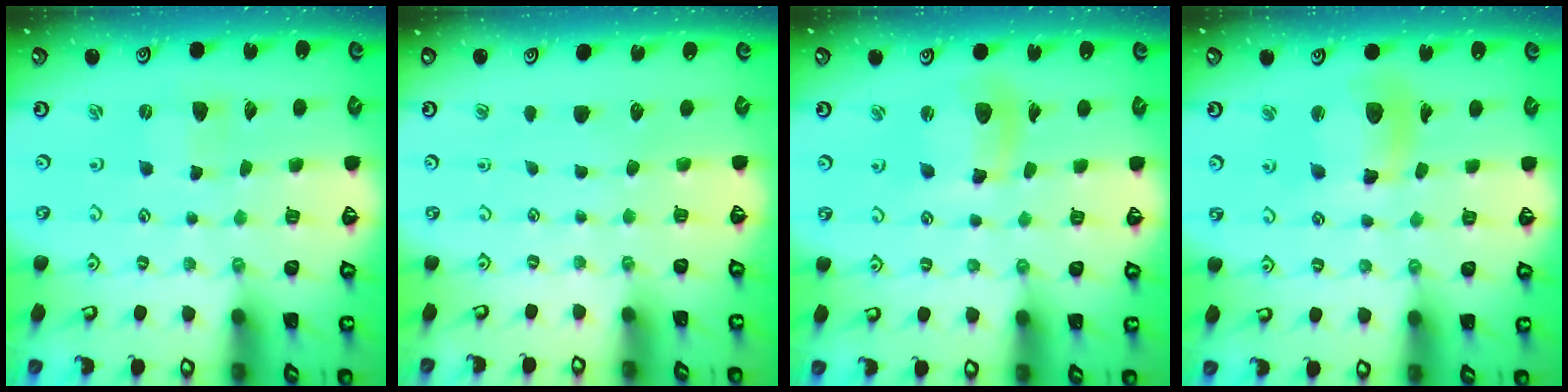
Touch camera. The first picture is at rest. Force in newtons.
{"total": 0.0}
{"total": 9.9, "press": 9.8, "slide": 1.1}
{"total": 11.1, "press": 11.0, "slide": 1.4}